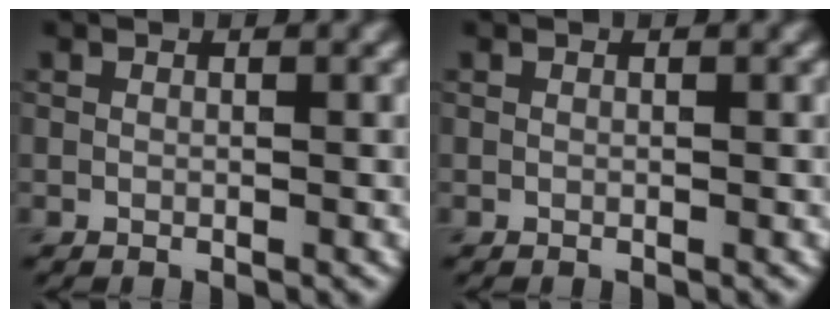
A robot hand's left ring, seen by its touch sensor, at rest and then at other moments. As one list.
[{"total": 0.0}]